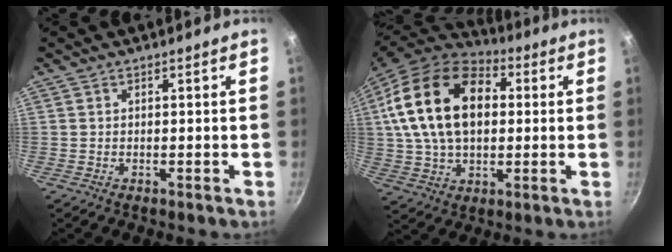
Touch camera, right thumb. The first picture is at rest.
{"total": 21.8, "force": [4.0, 14.2, 16.0], "torque": [-0.270, 0.018, 0.063]}